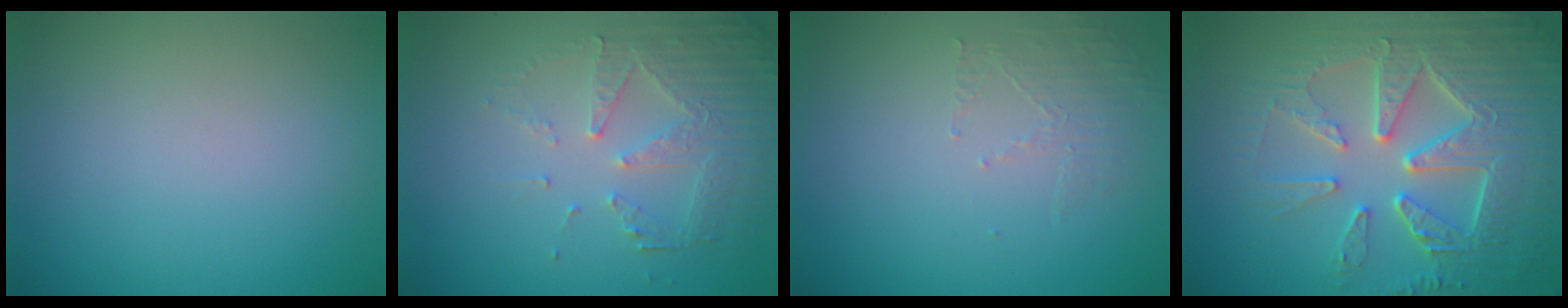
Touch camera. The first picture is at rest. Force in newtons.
{"total": 5.4, "press": 3.7, "slide": 3.9}
{"total": 1.5, "press": 0.5, "slide": 1.4}
{"total": 8.4, "press": 6.3, "slide": 5.7}